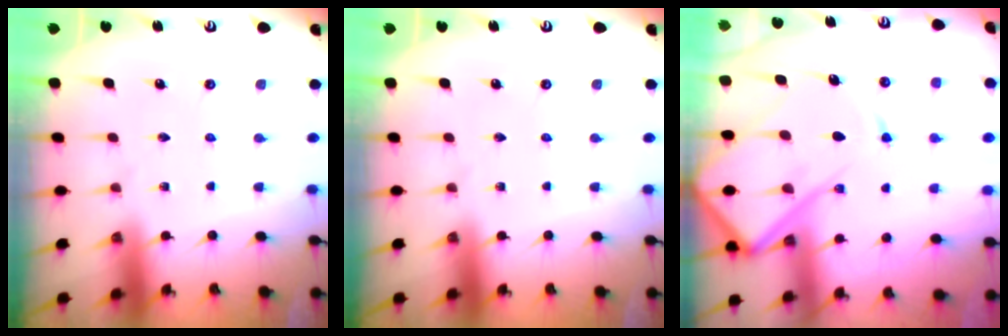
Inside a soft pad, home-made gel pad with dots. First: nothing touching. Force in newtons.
{"total": 0.0}
{"total": 15.4, "press": 15.3, "slide": 1.5}